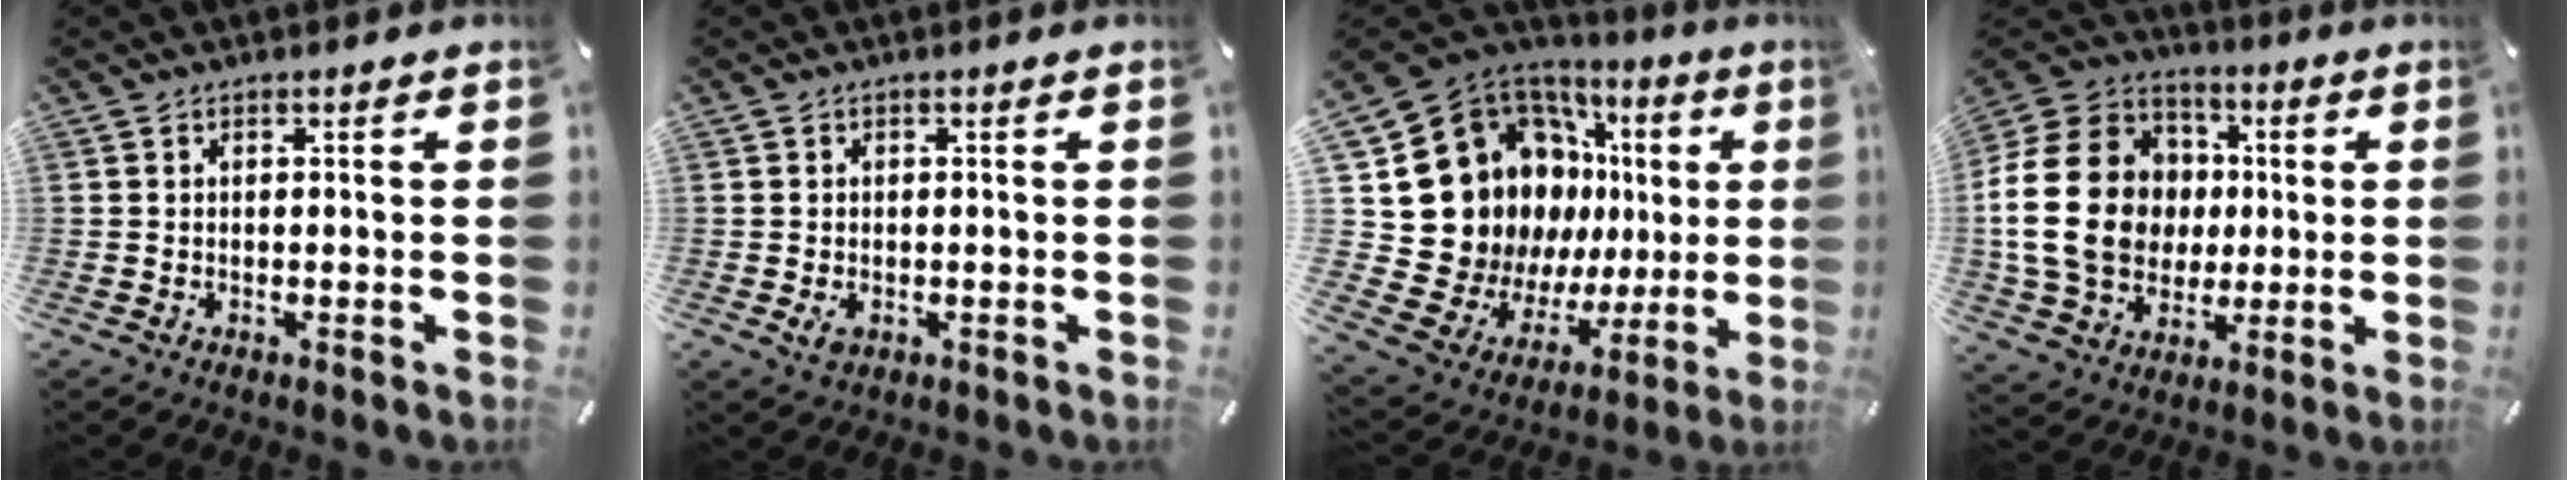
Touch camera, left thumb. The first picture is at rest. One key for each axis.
{"total": 2.0, "fx": -0.5, "fy": 1.5, "fz": 1.1, "tx": -0.019, "ty": 0.002, "tz": -0.008}
{"total": 24.2, "fx": 5.1, "fy": 18.8, "fz": 14.5, "tx": -0.233, "ty": -0.074, "tz": 0.142}
{"total": 22.6, "fx": -0.1, "fy": 18.8, "fz": 12.5, "tx": -0.250, "ty": 0.025, "tz": 0.004}